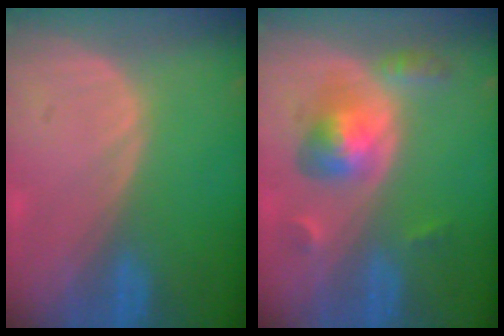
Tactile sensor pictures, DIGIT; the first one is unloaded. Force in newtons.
{"total": 5.9, "press": 5.6, "slide": 1.8}